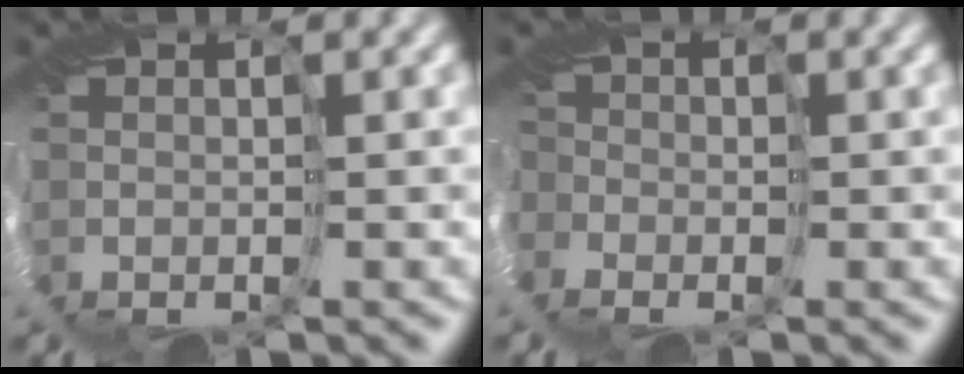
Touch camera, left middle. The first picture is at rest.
{"total": 3.1, "force": [-2.2, 2.2, 0.3], "torque": [-0.017, -0.009, -0.034]}